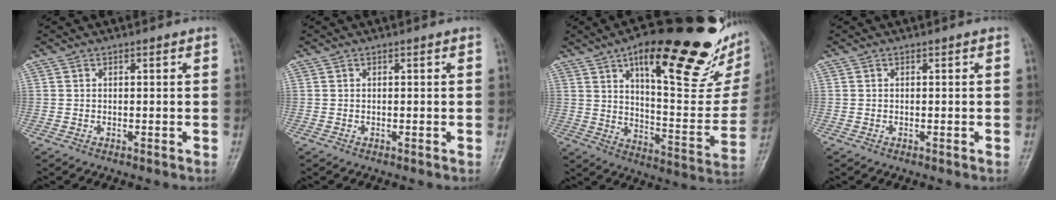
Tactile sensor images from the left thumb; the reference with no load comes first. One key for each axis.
{"total": 0.0}
{"total": 31.9, "fx": 17.8, "fy": 10.7, "fz": 24.3, "tx": -0.304, "ty": -0.045, "tz": 0.266}
{"total": 0.0}